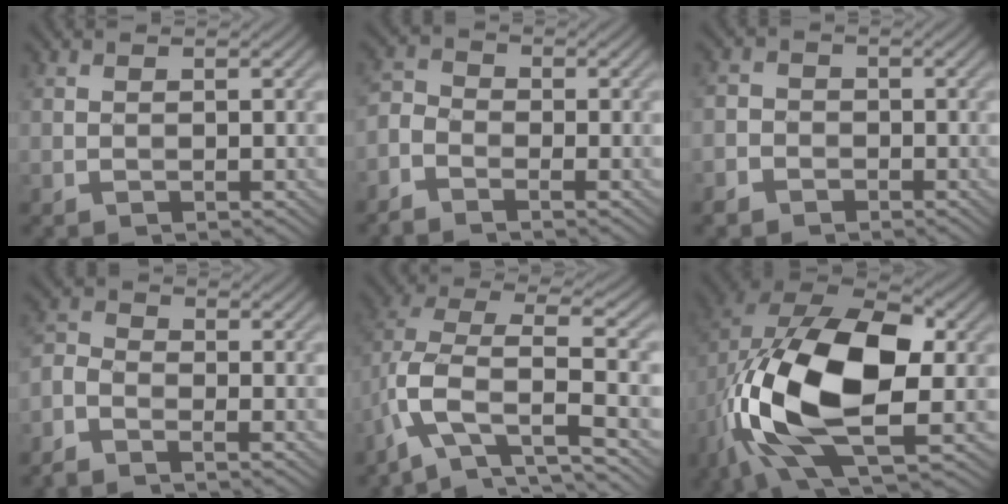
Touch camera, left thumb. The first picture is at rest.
{"total": 3.2, "force": [-2.2, 1.8, 1.4], "torque": [-0.045, 0.002, -0.058]}
{"total": 2.8, "force": [-1.6, 2.2, 0.4], "torque": [-0.012, 0.000, -0.039]}
{"total": 3.3, "force": [-2.6, 1.4, 1.4], "torque": [-0.047, -0.001, -0.068]}
{"total": 10.2, "force": [-4.0, 4.6, 8.2], "torque": [-0.177, -0.005, -0.082]}
{"total": 17.7, "force": [-2.2, 9.8, 14.5], "torque": [-0.316, 0.006, -0.046]}